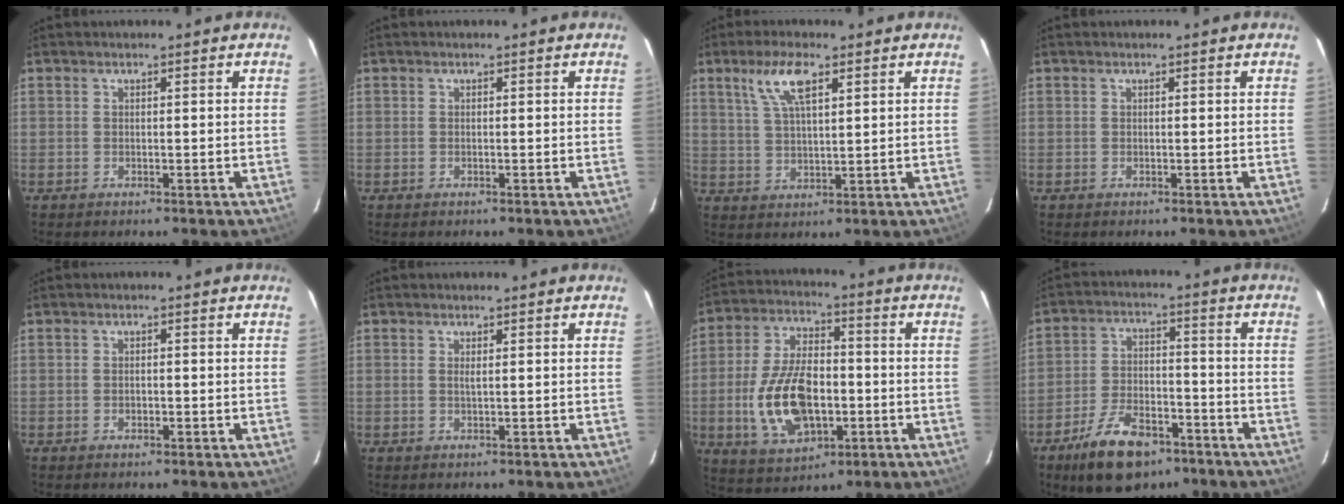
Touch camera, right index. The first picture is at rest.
{"total": 0.0}
{"total": 7.2, "force": [3.8, 2.1, 5.7], "torque": [-0.114, 0.008, 0.078]}
{"total": 0.0}
{"total": 0.9, "force": [-0.5, 0.6, 0.5], "torque": [-0.009, 0.001, -0.007]}
{"total": 0.7, "force": [0.1, -0.1, 0.7], "torque": [-0.014, 0.000, 0.001]}
{"total": 16.1, "force": [-3.6, 9.0, 12.9], "torque": [-0.264, 0.005, -0.049]}
{"total": 13.6, "force": [-9.0, 6.5, 7.8], "torque": [-0.162, 0.000, -0.148]}